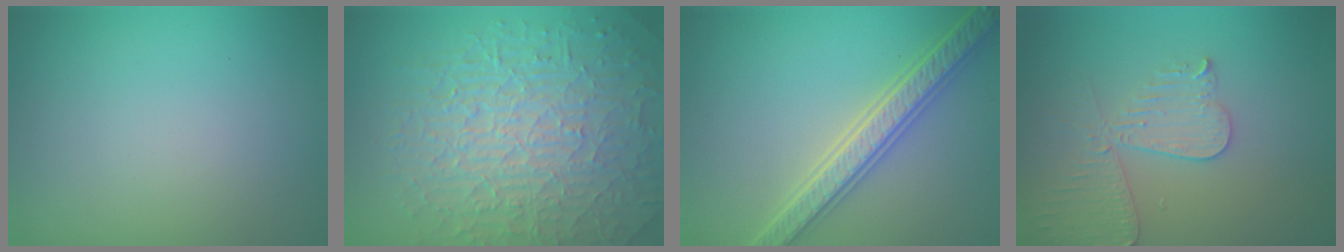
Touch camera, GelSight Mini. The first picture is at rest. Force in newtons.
{"total": 9.9, "press": 6.5, "slide": 7.5}
{"total": 5.6, "press": 5.4, "slide": 1.1}
{"total": 3.6, "press": 3.6, "slide": 0.5}